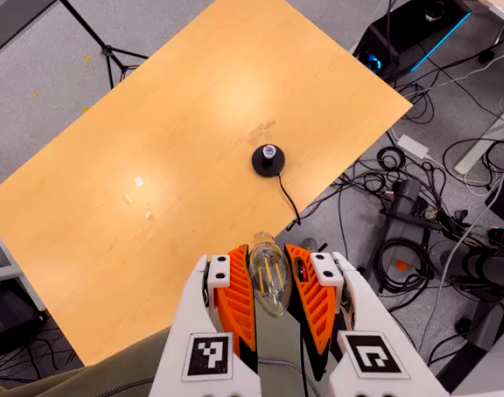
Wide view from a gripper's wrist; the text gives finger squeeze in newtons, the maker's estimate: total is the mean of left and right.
{"total": 22.2, "left": 24.7, "right": 19.6}